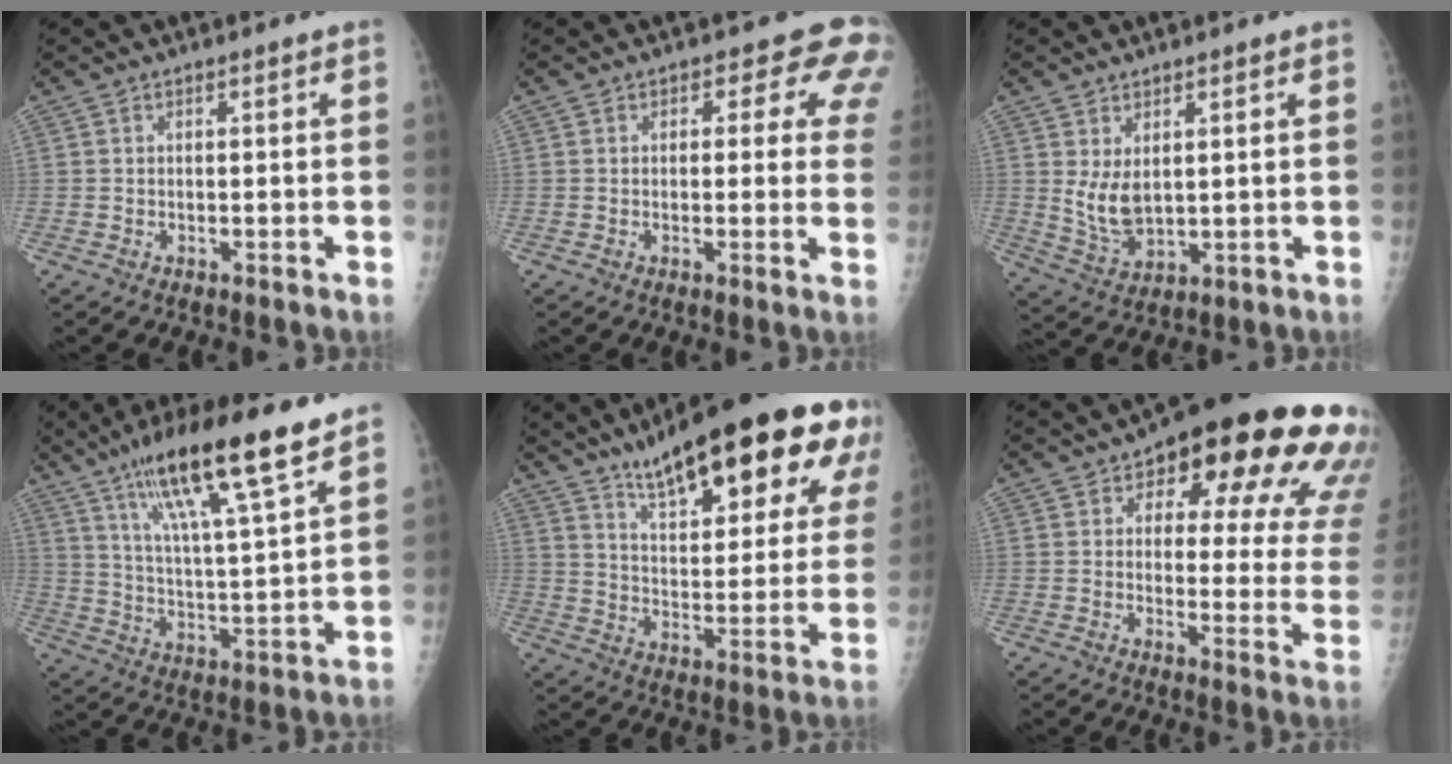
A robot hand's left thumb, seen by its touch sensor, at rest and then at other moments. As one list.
[{"total": 7.6, "force": [4.2, 4.3, 4.8], "torque": [-0.009, -0.013, 0.025]}, {"total": 6.2, "force": [1.7, 3.7, 4.7], "torque": [-0.075, -0.024, 0.048]}, {"total": 18.3, "force": [11.5, 2.3, 14.0], "torque": [-0.238, -0.042, 0.201]}, {"total": 27.4, "force": [16.4, 7.7, 20.5], "torque": [-0.261, -0.040, 0.244]}, {"total": 24.9, "force": [12.6, 9.7, 19.2], "torque": [-0.204, -0.026, 0.151]}]